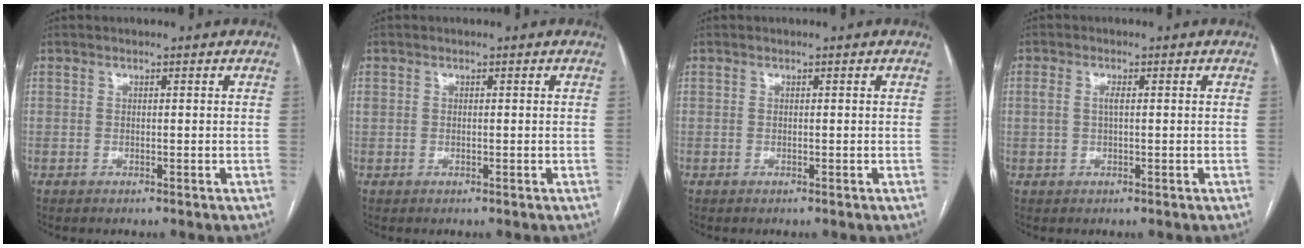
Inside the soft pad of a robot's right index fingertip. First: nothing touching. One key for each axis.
{"total": 0.6, "fx": 0.0, "fy": 0.4, "fz": 0.5, "tx": -0.020, "ty": 0.007, "tz": 0.005}
{"total": 0.0}
{"total": 1.7, "fx": 0.3, "fy": 0.6, "fz": 1.6, "tx": -0.038, "ty": 0.010, "tz": 0.008}